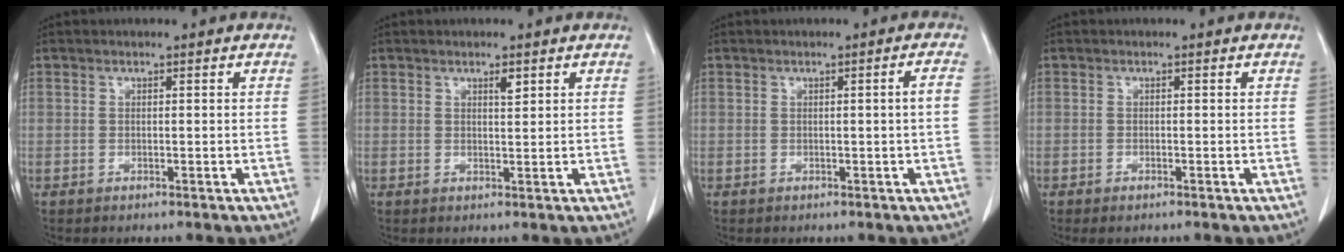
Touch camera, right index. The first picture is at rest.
{"total": 1.4, "force": [0.8, 0.3, 1.1], "torque": [-0.020, -0.004, 0.014]}
{"total": 1.6, "force": [-0.2, -0.4, 1.5], "torque": [-0.025, 0.000, 0.000]}
{"total": 1.0, "force": [-0.8, 0.2, 0.7], "torque": [-0.013, -0.003, -0.009]}